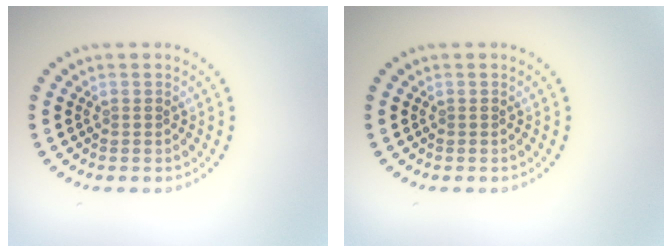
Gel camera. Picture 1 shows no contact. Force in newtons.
{"total": 0.0}